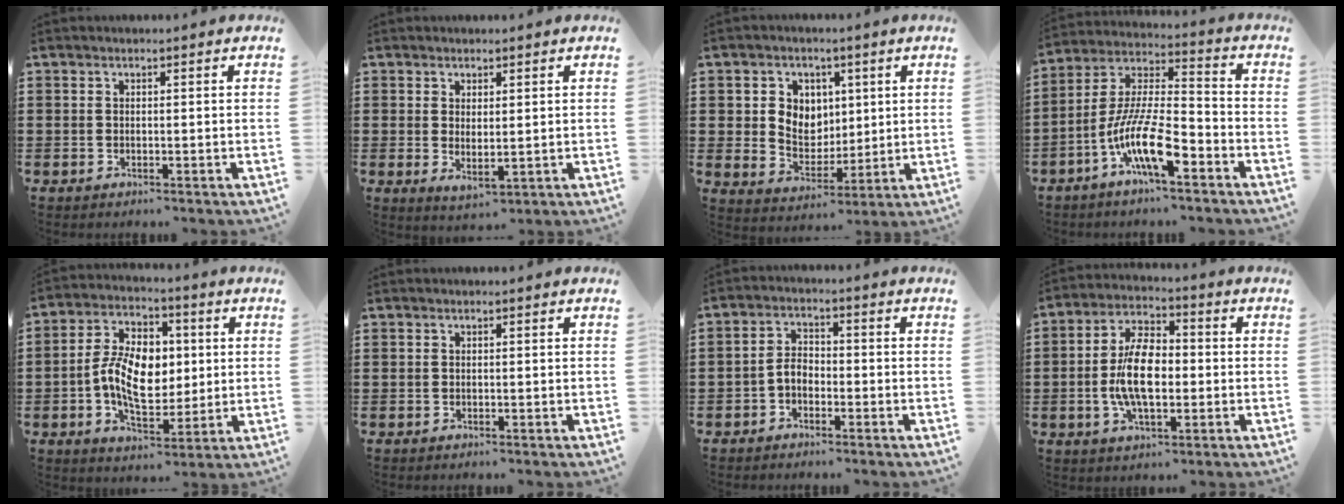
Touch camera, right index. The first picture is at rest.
{"total": 1.7, "force": [0.8, 0.6, 1.3], "torque": [-0.027, 0.002, 0.015]}
{"total": 5.9, "force": [1.8, 5.3, 1.6], "torque": [-0.050, 0.013, 0.031]}
{"total": 12.4, "force": [-6.9, 3.0, 9.8], "torque": [-0.220, -0.010, -0.136]}
{"total": 10.7, "force": [-0.2, 6.8, 8.3], "torque": [-0.177, 0.010, -0.008]}
{"total": 0.0}
{"total": 2.6, "force": [-1.0, 1.7, 1.7], "torque": [-0.042, 0.003, -0.023]}
{"total": 9.4, "force": [-1.0, 4.6, 8.0], "torque": [-0.170, 0.006, -0.023]}